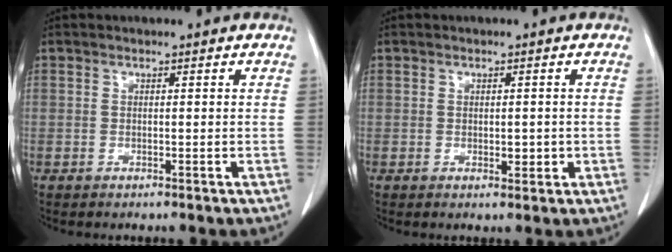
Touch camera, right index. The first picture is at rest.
{"total": 2.0, "force": [-0.2, 1.0, 1.7], "torque": [-0.025, -0.003, 0.002]}